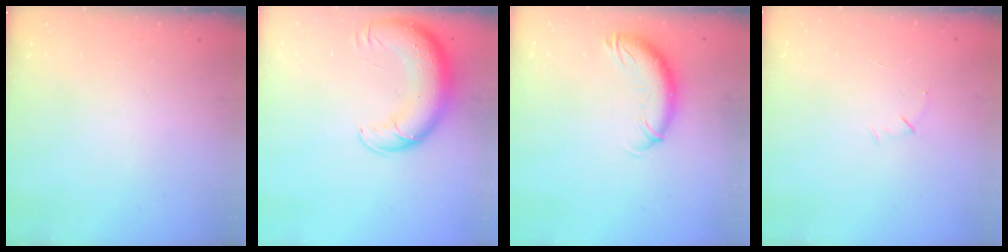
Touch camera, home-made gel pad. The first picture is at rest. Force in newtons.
{"total": 13.5, "press": 13.1, "slide": 3.4}
{"total": 11.0, "press": 11.0, "slide": 0.9}
{"total": 3.9, "press": 3.8, "slide": 1.1}